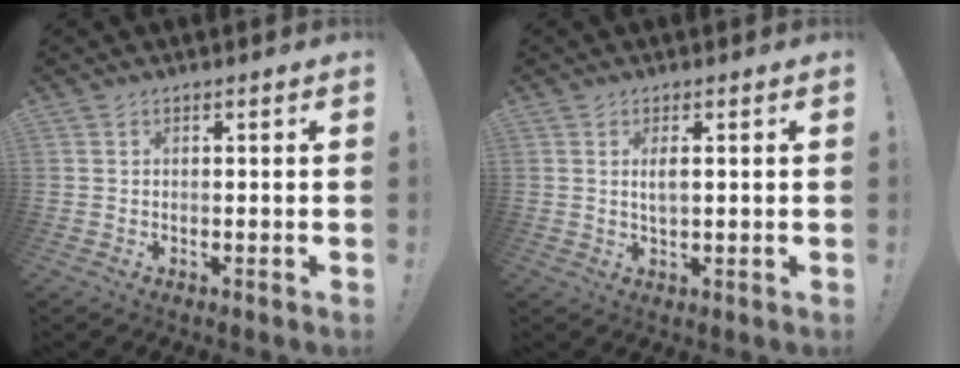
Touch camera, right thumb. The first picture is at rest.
{"total": 2.9, "force": [0.6, 0.9, 2.6], "torque": [-0.042, -0.003, 0.007]}